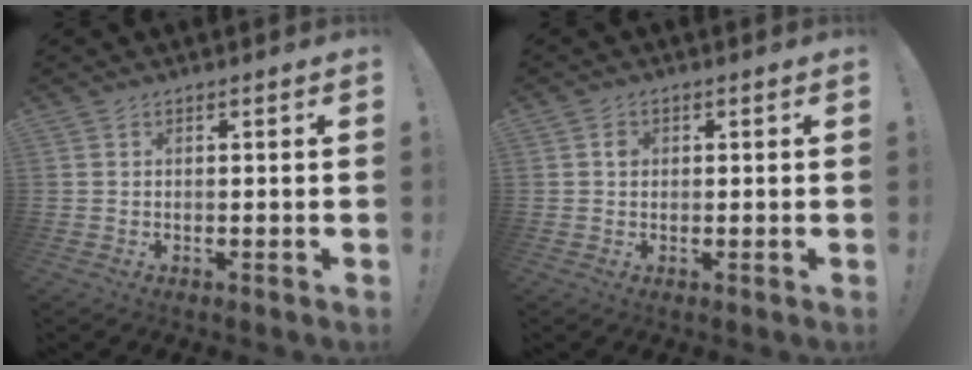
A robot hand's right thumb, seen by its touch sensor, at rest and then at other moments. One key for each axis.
{"total": 1.7, "fx": 0.1, "fy": 1.5, "fz": 0.8, "tx": -0.003, "ty": 0.001, "tz": -0.002}